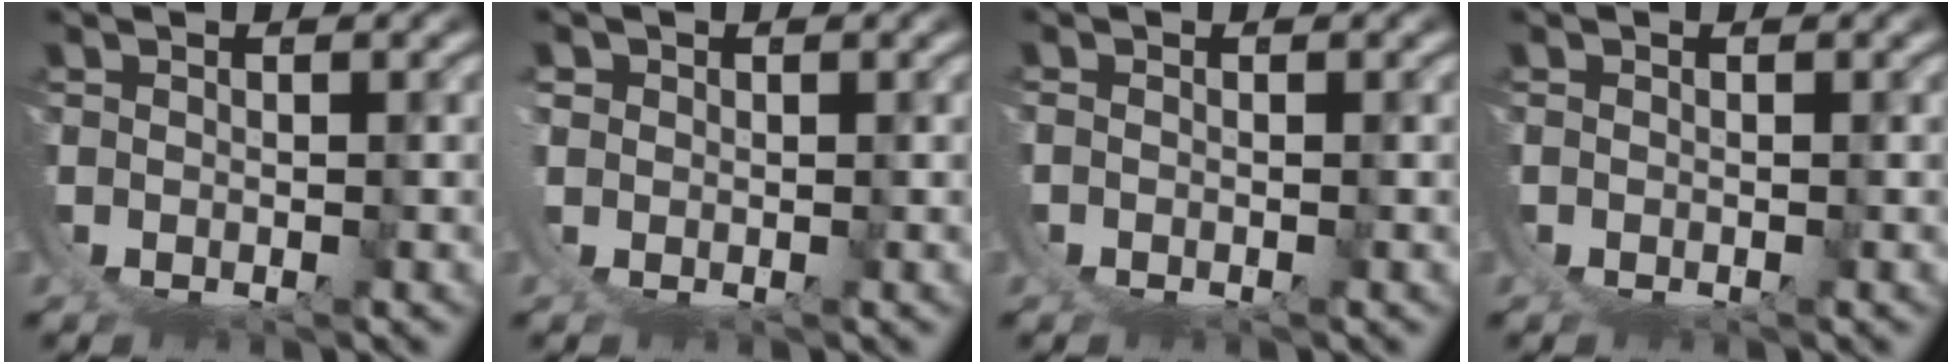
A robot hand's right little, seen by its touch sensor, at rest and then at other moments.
{"total": 0.9, "force": [0.6, 0.6, 0.3], "torque": [-0.012, -0.003, 0.012]}
{"total": 0.8, "force": [-0.1, -0.7, 0.3], "torque": [0.001, 0.002, -0.004]}
{"total": 0.5, "force": [-0.1, -0.5, 0.1], "torque": [0.003, 0.001, -0.003]}